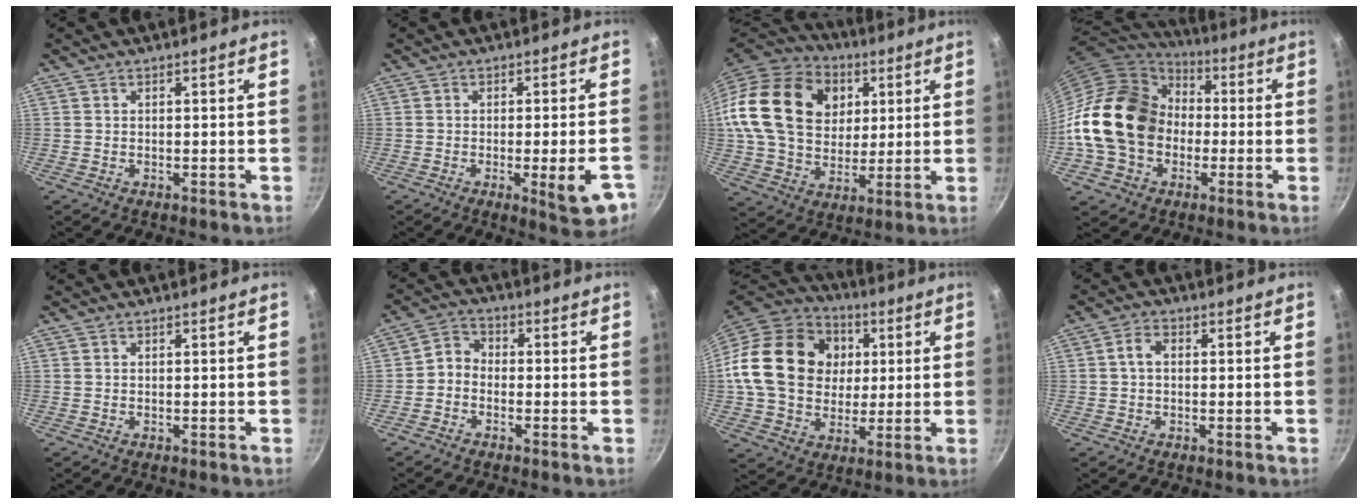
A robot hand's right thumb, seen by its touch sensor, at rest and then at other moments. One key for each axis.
{"total": 8.1, "fx": -3.0, "fy": 1.9, "fz": 7.3, "tx": -0.078, "ty": 0.002, "tz": -0.035}
{"total": 26.0, "fx": 6.7, "fy": 19.8, "fz": 15.6, "tx": -0.269, "ty": 0.011, "tz": 0.116}
{"total": 21.0, "fx": -1.3, "fy": 16.7, "fz": 12.8, "tx": -0.221, "ty": 0.050, "tz": -0.024}
{"total": 0.0}
{"total": 3.6, "fx": -1.5, "fy": 2.8, "fz": 1.7, "tx": -0.027, "ty": 0.028, "tz": -0.042}
{"total": 23.8, "fx": 3.1, "fy": 19.1, "fz": 13.8, "tx": -0.231, "ty": 0.022, "tz": 0.052}
{"total": 3.1, "fx": 0.2, "fy": 2.1, "fz": 2.2, "tx": -0.042, "ty": 0.011, "tz": 0.000}